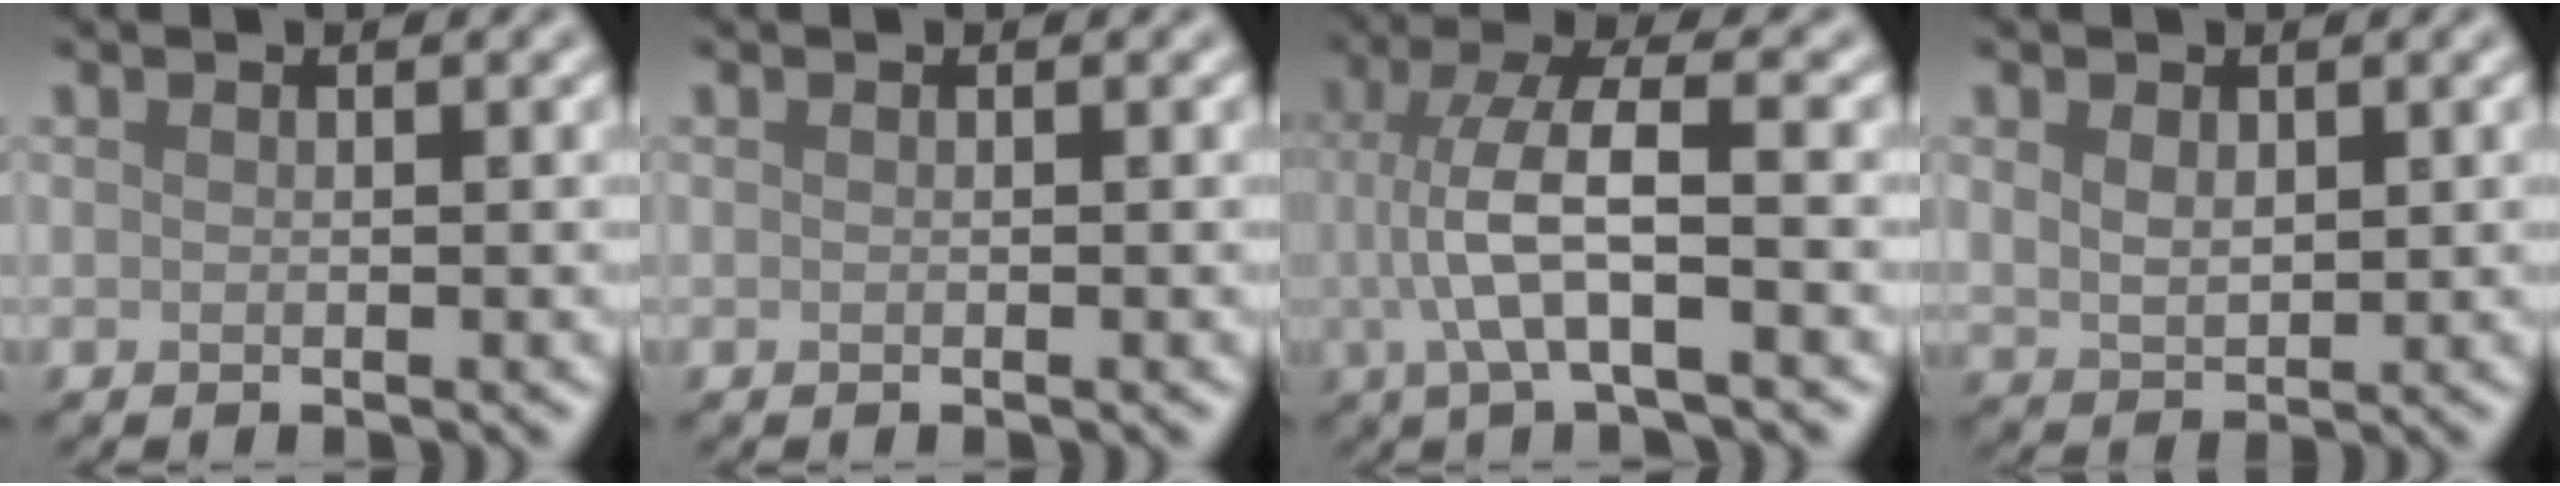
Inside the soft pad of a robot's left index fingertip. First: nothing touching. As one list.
[{"total": 0.0}, {"total": 6.4, "force": [-0.5, 1.5, 6.2], "torque": [-0.123, 0.011, -0.010]}, {"total": 2.3, "force": [0.8, 1.5, 1.5], "torque": [-0.033, -0.003, 0.020]}]